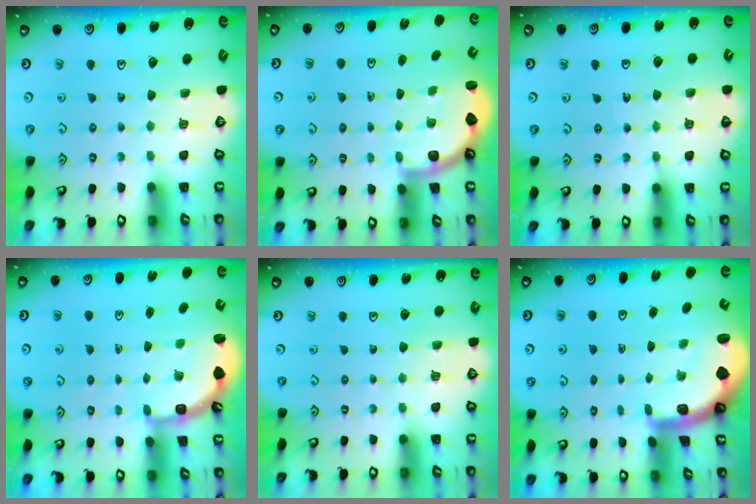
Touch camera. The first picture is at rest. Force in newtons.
{"total": 2.6, "press": 2.5, "slide": 0.6}
{"total": 5.2, "press": 4.9, "slide": 1.5}
{"total": 3.1, "press": 2.8, "slide": 1.4}
{"total": 0.0}
{"total": 2.6, "press": 2.6, "slide": 0.6}